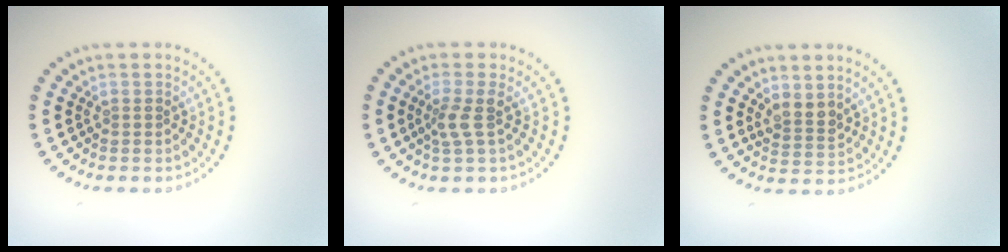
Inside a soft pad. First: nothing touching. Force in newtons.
{"total": 1.9, "press": 1.5, "slide": 1.3}
{"total": 2.0, "press": 1.6, "slide": 1.2}